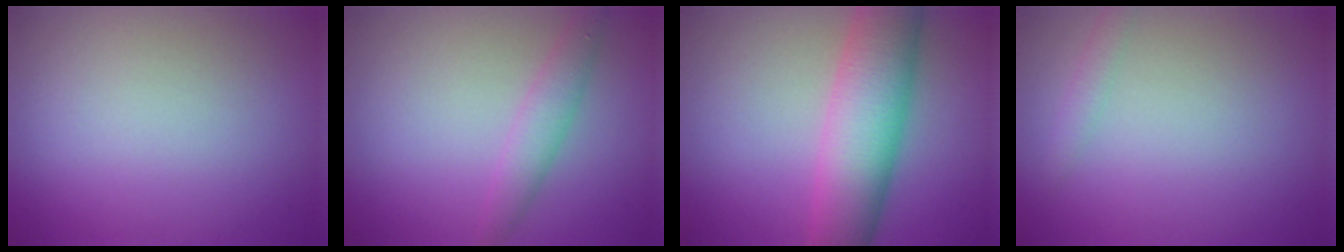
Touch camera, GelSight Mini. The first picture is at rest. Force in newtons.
{"total": 2.3, "press": 2.3, "slide": 0.0}
{"total": 8.3, "press": 8.3, "slide": 0.2}
{"total": 1.2, "press": 1.2, "slide": 0.0}